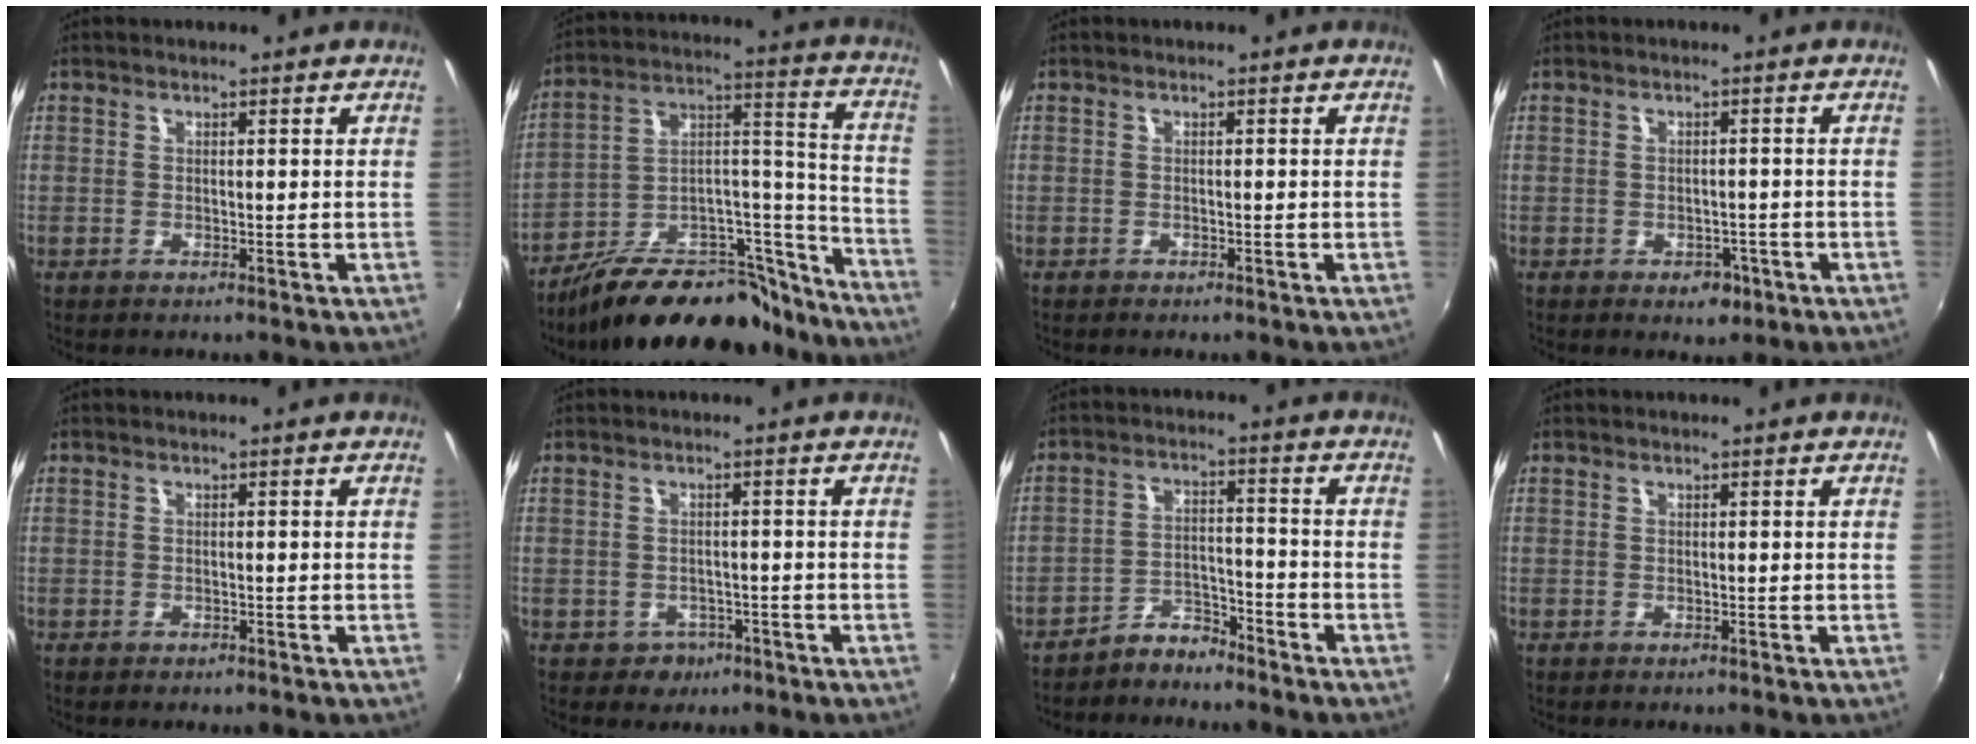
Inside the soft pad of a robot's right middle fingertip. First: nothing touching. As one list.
[{"total": 28.2, "force": [-22.8, 10.2, 13.0], "torque": [-0.185, 0.051, -0.326]}, {"total": 0.6, "force": [-0.5, 0.3, 0.0], "torque": [-0.003, -0.002, -0.009]}, {"total": 3.4, "force": [-1.8, 2.4, 1.6], "torque": [-0.030, -0.004, -0.019]}, {"total": 0.9, "force": [-0.7, 0.6, 0.2], "torque": [-0.006, -0.003, -0.010]}, {"total": 3.8, "force": [-1.8, 3.2, 0.7], "torque": [-0.026, 0.002, -0.020]}, {"total": 5.3, "force": [-4.9, 1.6, 1.1], "torque": [-0.025, 0.014, -0.084]}, {"total": 0.0}]